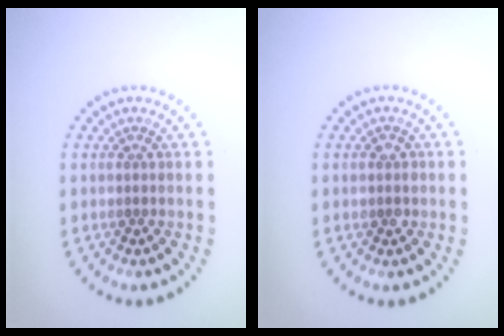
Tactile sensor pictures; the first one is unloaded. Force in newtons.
{"total": 1.2, "press": 1.2, "slide": 0.3}